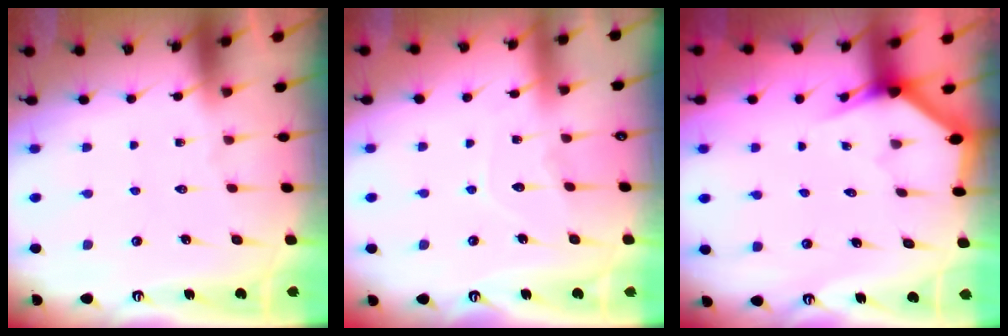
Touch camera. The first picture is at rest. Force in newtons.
{"total": 5.5, "press": 5.4, "slide": 0.6}
{"total": 3.0, "press": 3.0, "slide": 0.1}